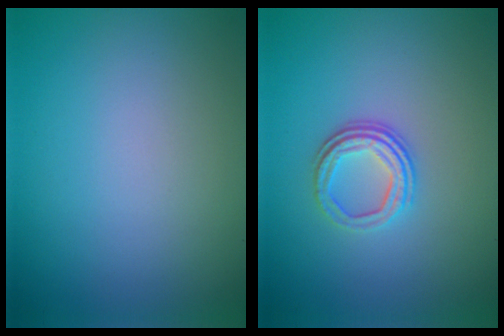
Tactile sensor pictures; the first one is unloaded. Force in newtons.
{"total": 3.1, "press": 2.4, "slide": 2.0}